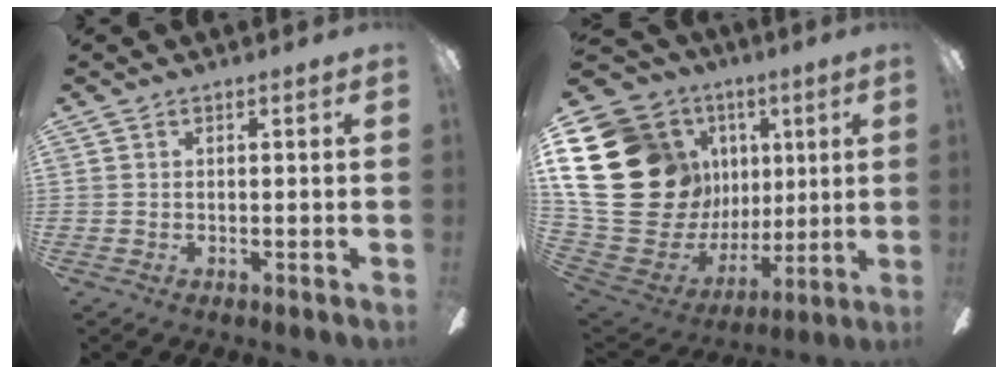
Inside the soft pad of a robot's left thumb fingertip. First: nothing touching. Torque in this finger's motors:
{"motor_torque": [2.54, 2.47, 2.30, -0.47, 0.60]}